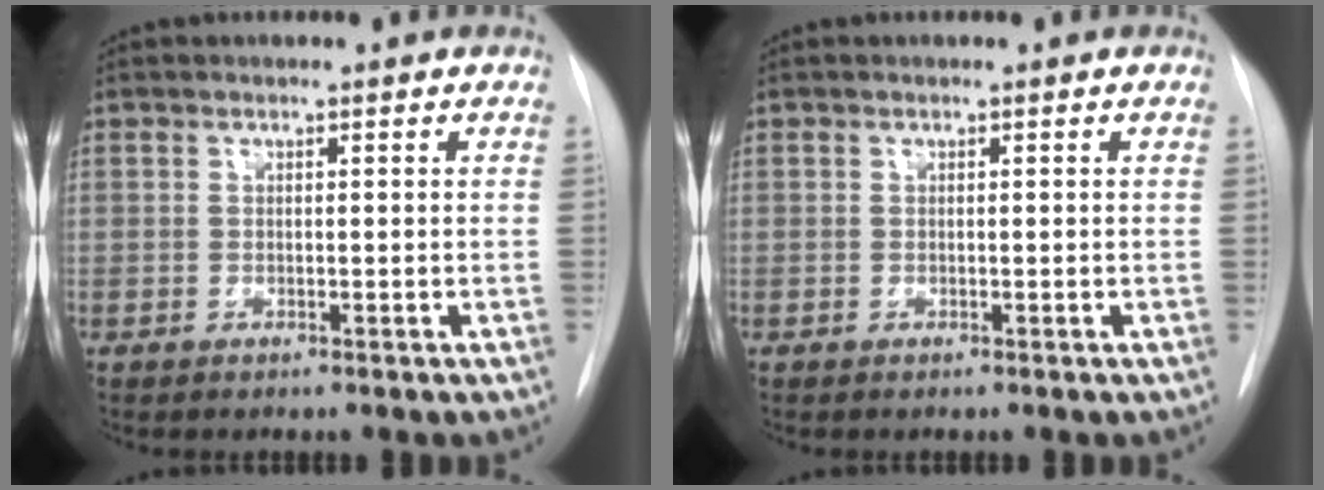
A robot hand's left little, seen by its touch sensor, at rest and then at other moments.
{"total": 0.0}